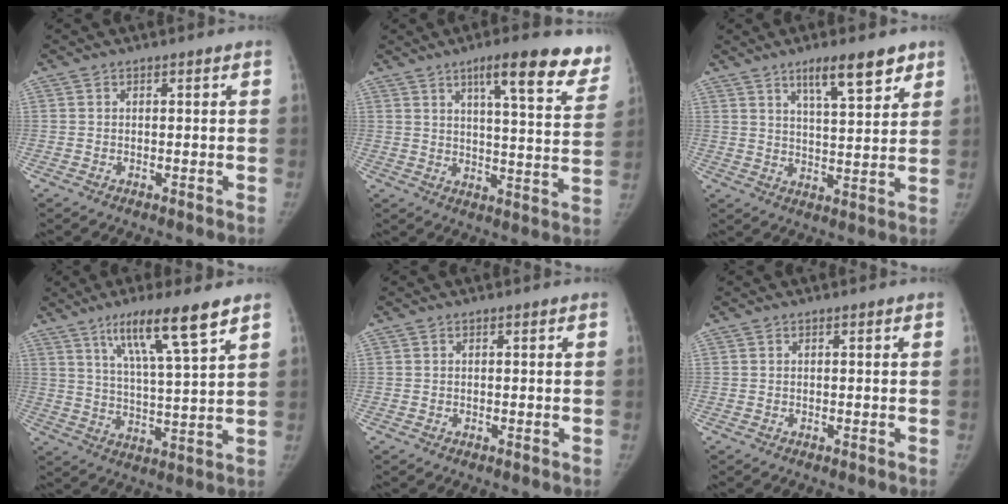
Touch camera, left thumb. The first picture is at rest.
{"total": 16.1, "force": [10.8, 3.6, 11.4], "torque": [-0.114, -0.050, 0.137]}
{"total": 9.9, "force": [6.5, 2.6, 7.0], "torque": [-0.088, -0.038, 0.105]}
{"total": 12.6, "force": [7.9, 1.2, 9.8], "torque": [-0.167, -0.035, 0.139]}
{"total": 0.0}
{"total": 0.0}